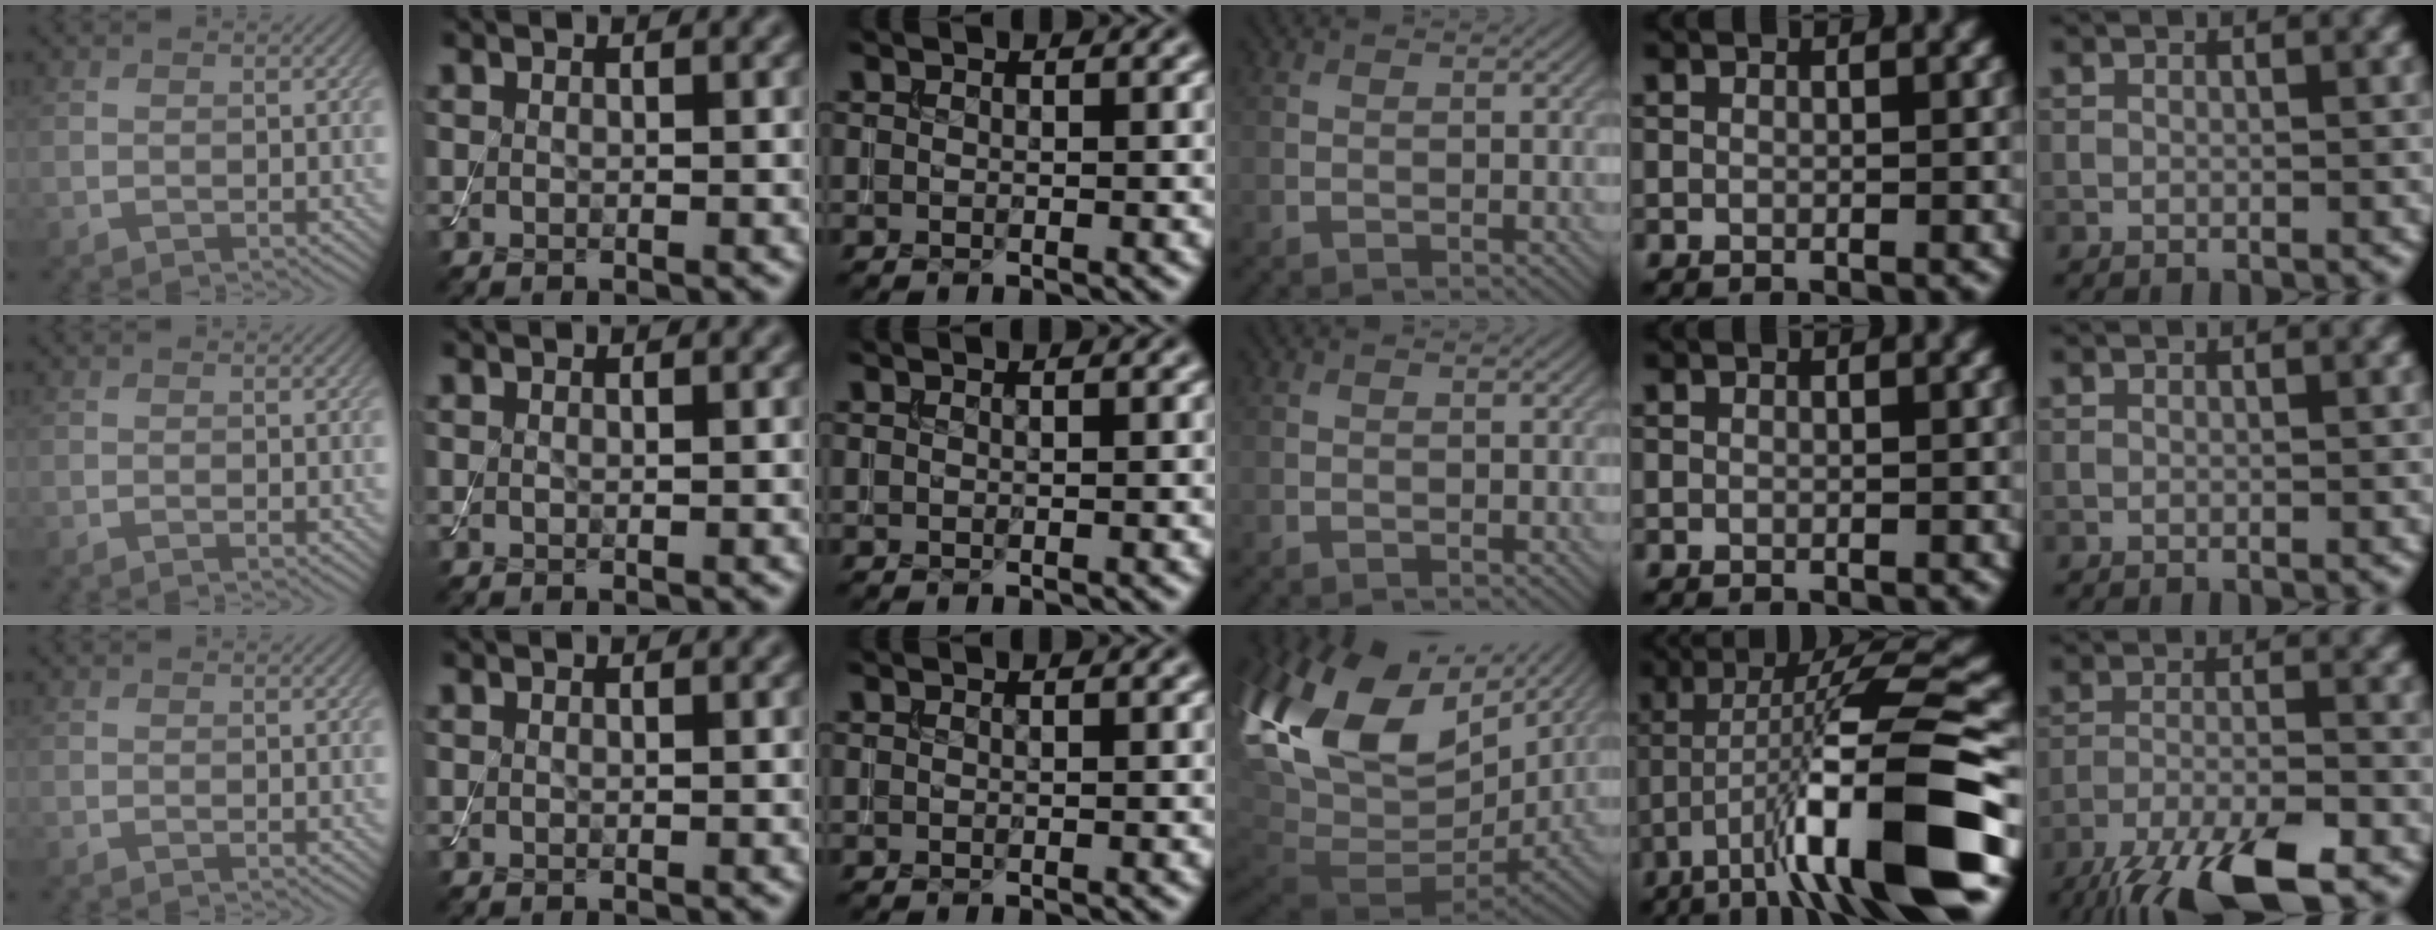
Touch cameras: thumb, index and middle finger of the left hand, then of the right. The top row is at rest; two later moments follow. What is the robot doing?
{"motion": "assemble", "object": "toy tower of hanoi"}